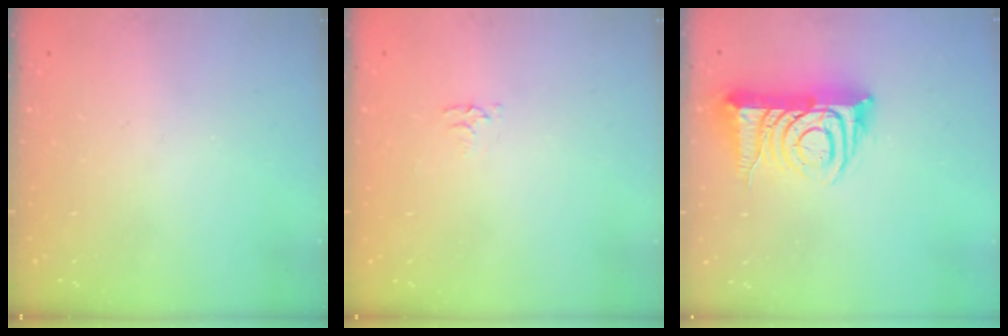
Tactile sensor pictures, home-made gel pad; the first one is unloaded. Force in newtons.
{"total": 2.5, "press": 2.5, "slide": 0.4}
{"total": 12.2, "press": 12.1, "slide": 1.4}